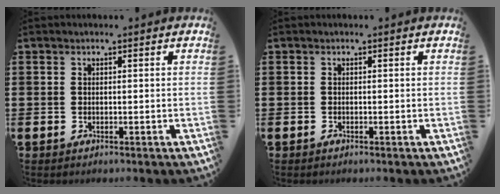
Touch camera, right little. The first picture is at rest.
{"total": 0.0}